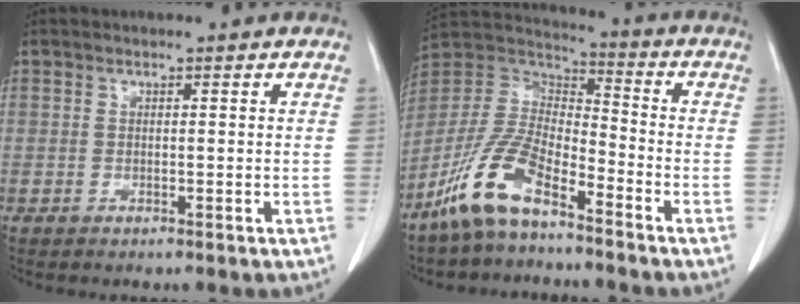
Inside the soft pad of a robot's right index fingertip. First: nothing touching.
{"total": 12.5, "force": [-8.4, 3.7, 8.5], "torque": [-0.189, 0.007, -0.167]}